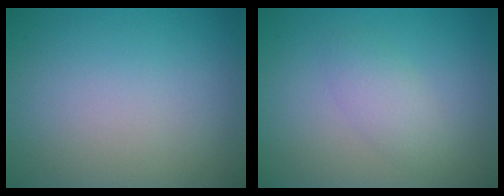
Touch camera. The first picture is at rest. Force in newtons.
{"total": 2.1, "press": 2.1, "slide": 0.0}